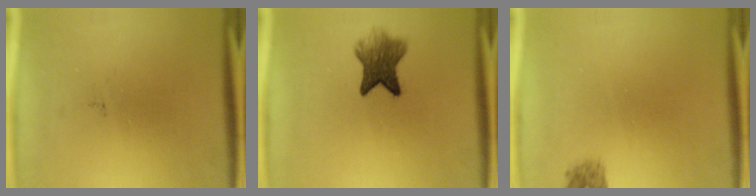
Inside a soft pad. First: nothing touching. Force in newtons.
{"total": 6.4}
{"total": 1.4}